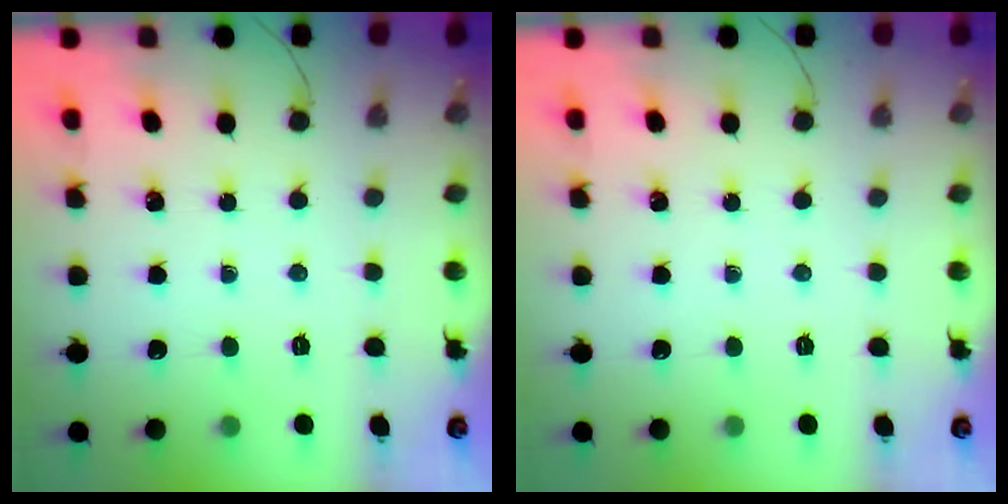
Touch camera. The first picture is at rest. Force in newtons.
{"total": 0.0}